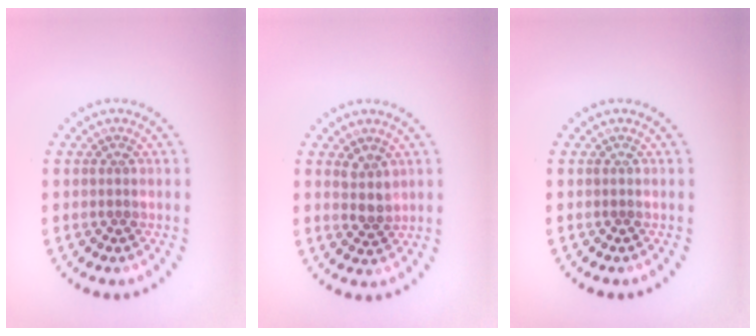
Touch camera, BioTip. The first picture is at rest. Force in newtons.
{"total": 2.0, "press": 1.5, "slide": 1.3}
{"total": 0.0}